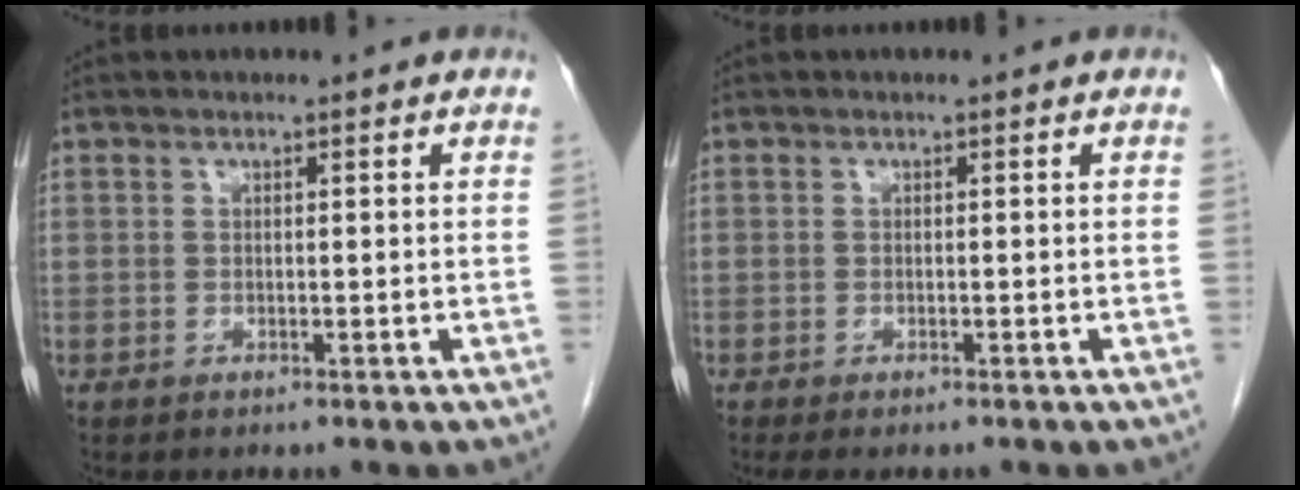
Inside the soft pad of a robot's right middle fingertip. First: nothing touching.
{"total": 2.4, "force": [-2.0, 0.1, 1.4], "torque": [-0.023, -0.008, -0.029]}